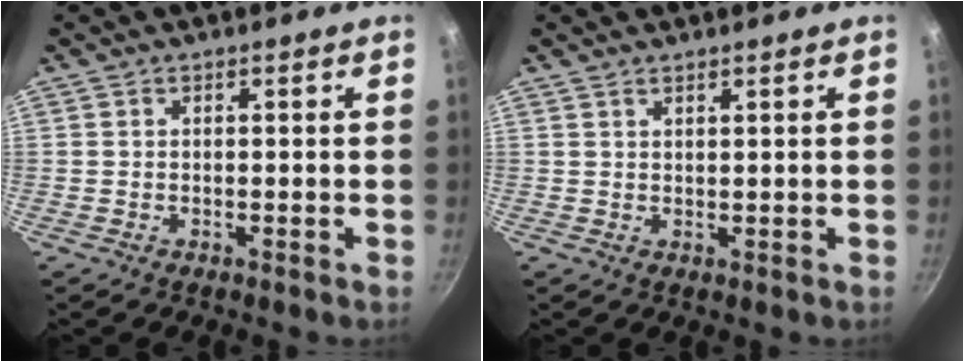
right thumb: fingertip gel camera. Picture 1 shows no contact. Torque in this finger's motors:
{"motor_torque": [0.24, 0.00, -0.45, 0.37, -0.04]}